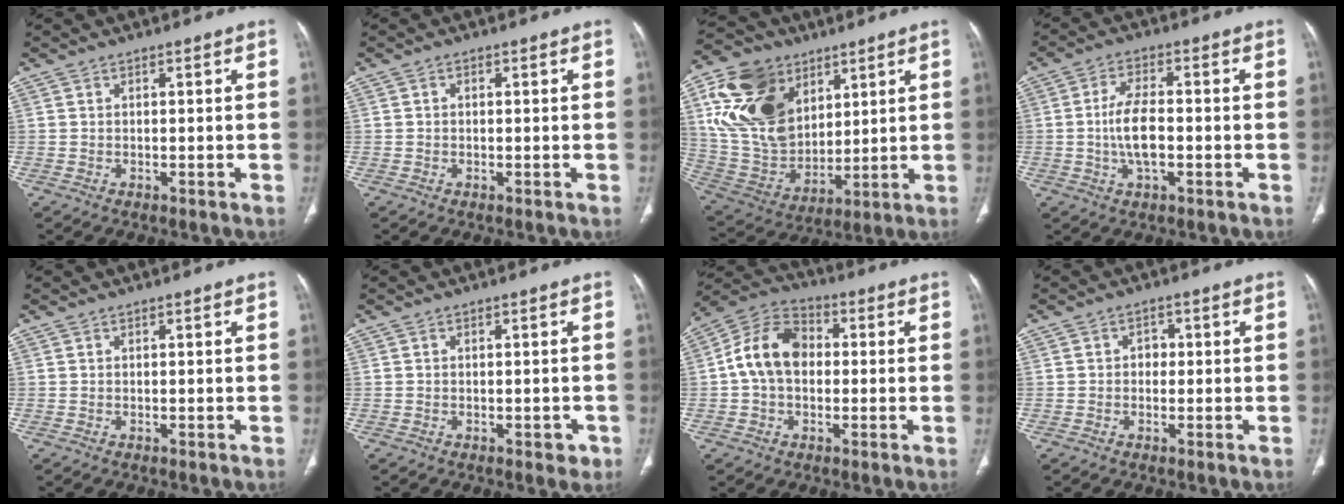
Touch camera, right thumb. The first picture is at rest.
{"total": 0.5, "force": [0.0, 0.4, 0.3], "torque": [-0.002, 0.002, -0.002]}
{"total": 22.3, "force": [8.7, 15.5, 13.5], "torque": [-0.241, -0.021, 0.173]}
{"total": 7.4, "force": [-1.0, 3.2, 6.6], "torque": [-0.132, 0.009, -0.022]}
{"total": 0.0}
{"total": 2.0, "force": [-0.9, 1.2, 1.3], "torque": [-0.006, 0.002, -0.008]}
{"total": 11.8, "force": [0.4, 8.5, 8.2], "torque": [-0.138, 0.031, -0.007]}
{"total": 2.1, "force": [0.0, 1.7, 1.1], "torque": [-0.003, 0.007, -0.006]}